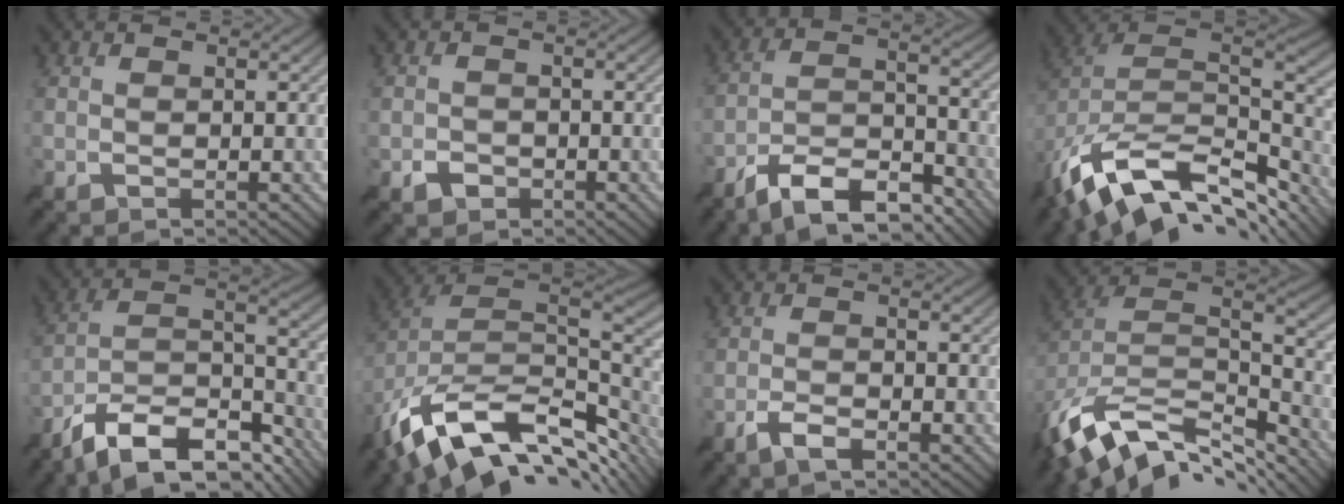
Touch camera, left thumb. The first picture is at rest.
{"total": 1.6, "force": [-1.0, 1.3, 0.1], "torque": [-0.001, -0.002, -0.018]}
{"total": 11.6, "force": [-9.2, 3.4, 6.2], "torque": [-0.111, 0.000, -0.173]}
{"total": 15.6, "force": [-7.4, 9.3, 10.1], "torque": [-0.232, -0.037, -0.110]}
{"total": 15.5, "force": [-11.8, 5.0, 8.6], "torque": [-0.189, -0.014, -0.190]}
{"total": 15.6, "force": [-5.9, 9.5, 10.9], "torque": [-0.237, -0.027, -0.092]}
{"total": 2.6, "force": [-1.9, 0.6, 1.7], "torque": [-0.040, -0.001, -0.041]}
{"total": 13.6, "force": [-7.7, 7.3, 8.5], "torque": [-0.209, -0.028, -0.119]}